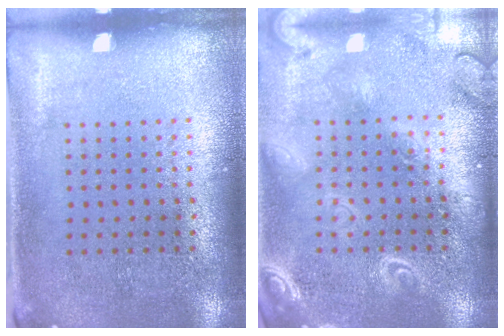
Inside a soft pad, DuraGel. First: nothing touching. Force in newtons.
{"total": 2.5, "press": 2.5, "slide": 0.2}